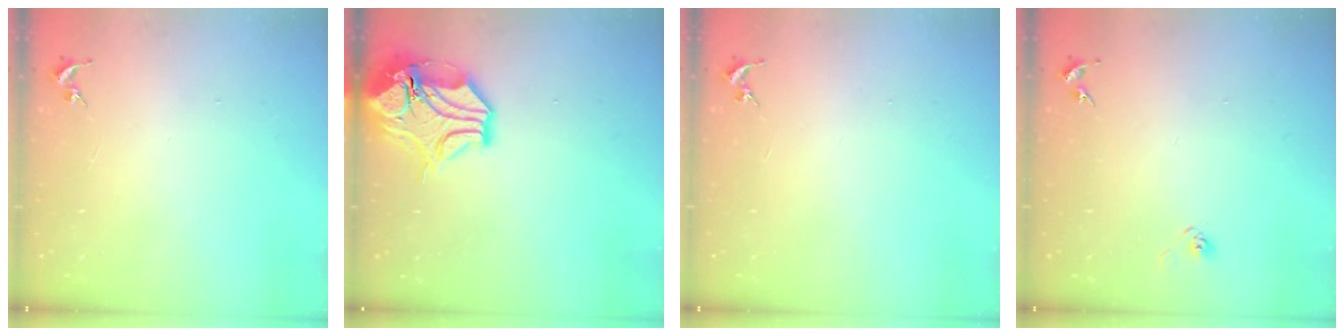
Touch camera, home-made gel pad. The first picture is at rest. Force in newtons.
{"total": 15.1, "press": 14.9, "slide": 2.5}
{"total": 0.0}
{"total": 2.8, "press": 2.6, "slide": 1.1}